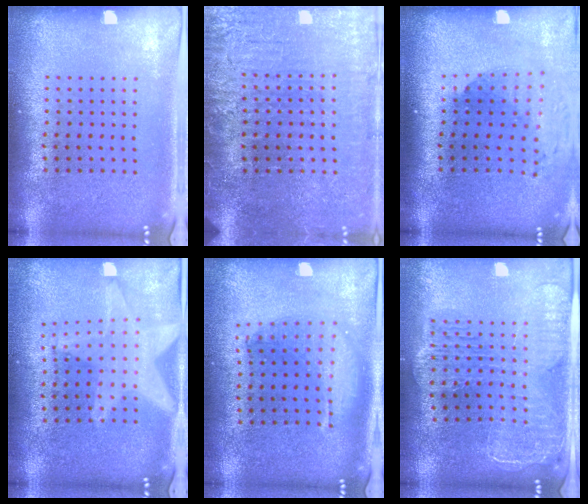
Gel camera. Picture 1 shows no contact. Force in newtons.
{"total": 3.9, "press": 3.6, "slide": 1.5}
{"total": 1.8, "press": 1.4, "slide": 1.1}
{"total": 2.2, "press": 1.8, "slide": 1.2}
{"total": 1.6, "press": 1.4, "slide": 0.7}
{"total": 2.3, "press": 2.0, "slide": 1.1}